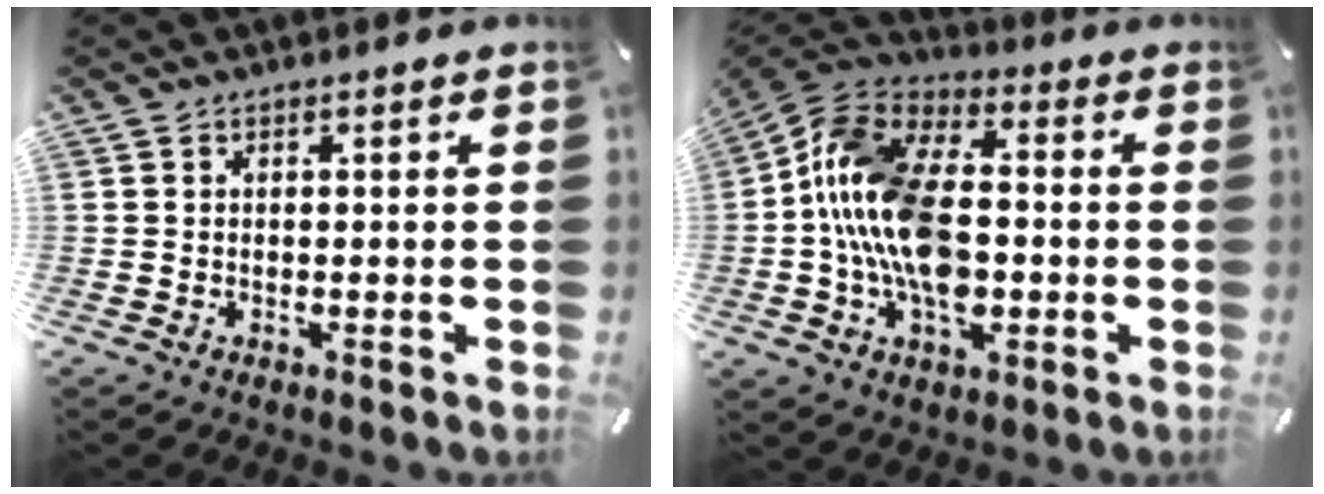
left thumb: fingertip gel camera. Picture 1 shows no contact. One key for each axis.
{"total": 18.8, "fx": -2.8, "fy": 12.1, "fz": 14.0, "tx": -0.306, "ty": 0.014, "tz": -0.052}